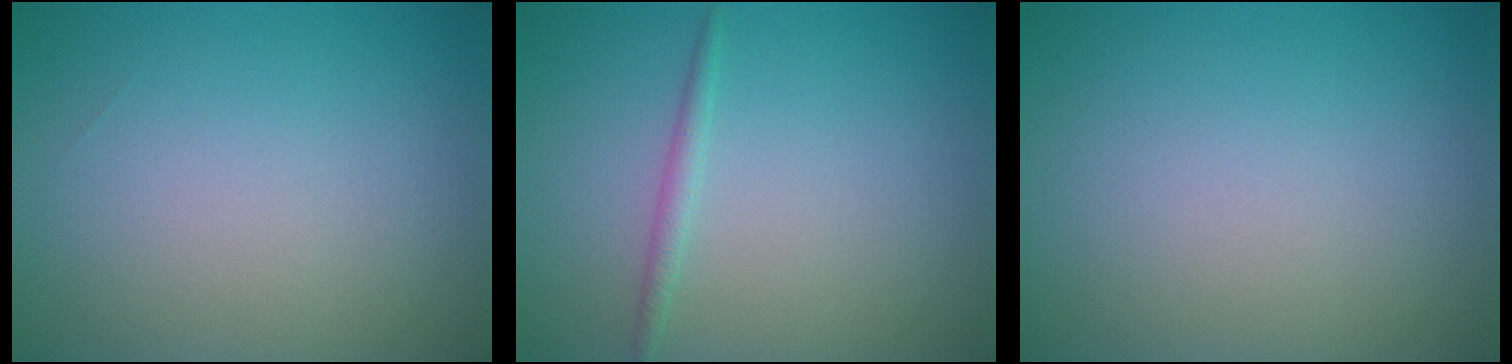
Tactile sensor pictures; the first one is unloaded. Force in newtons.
{"total": 1.1, "press": 1.1, "slide": 0.0}
{"total": 0.0}